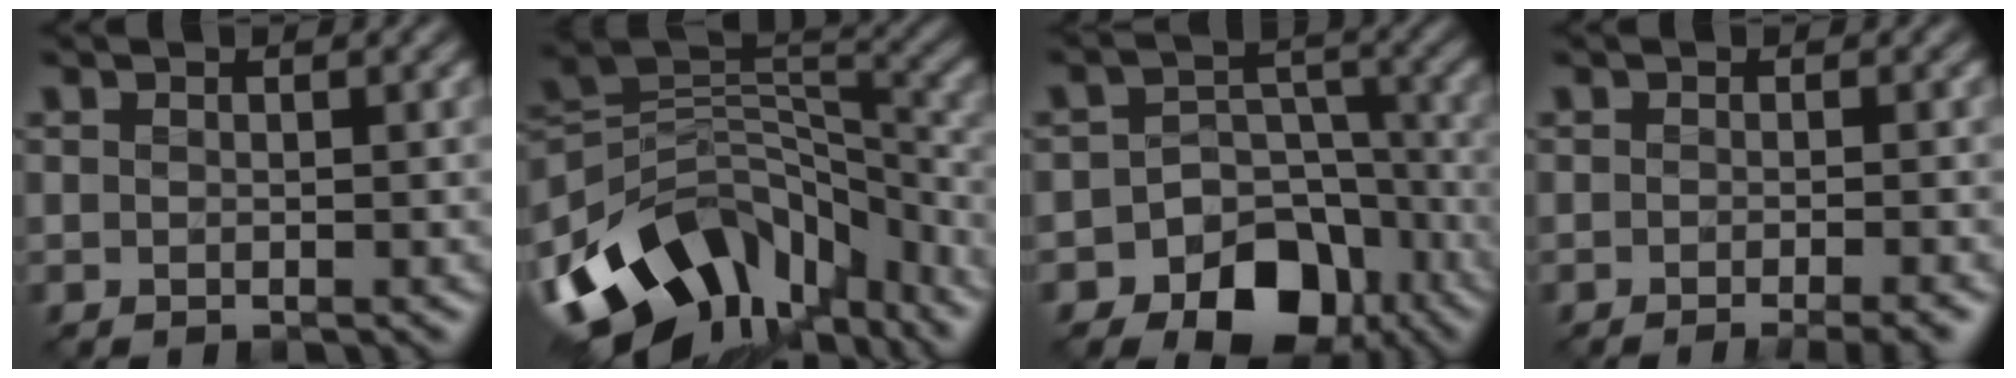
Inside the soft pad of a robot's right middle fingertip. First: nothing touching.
{"total": 12.4, "force": [-7.7, 7.7, 5.9], "torque": [-0.112, 0.004, -0.132]}
{"total": 9.4, "force": [-5.5, 6.6, 3.9], "torque": [-0.042, 0.003, -0.098]}
{"total": 2.6, "force": [-1.7, 0.1, 2.0], "torque": [-0.026, -0.006, -0.026]}